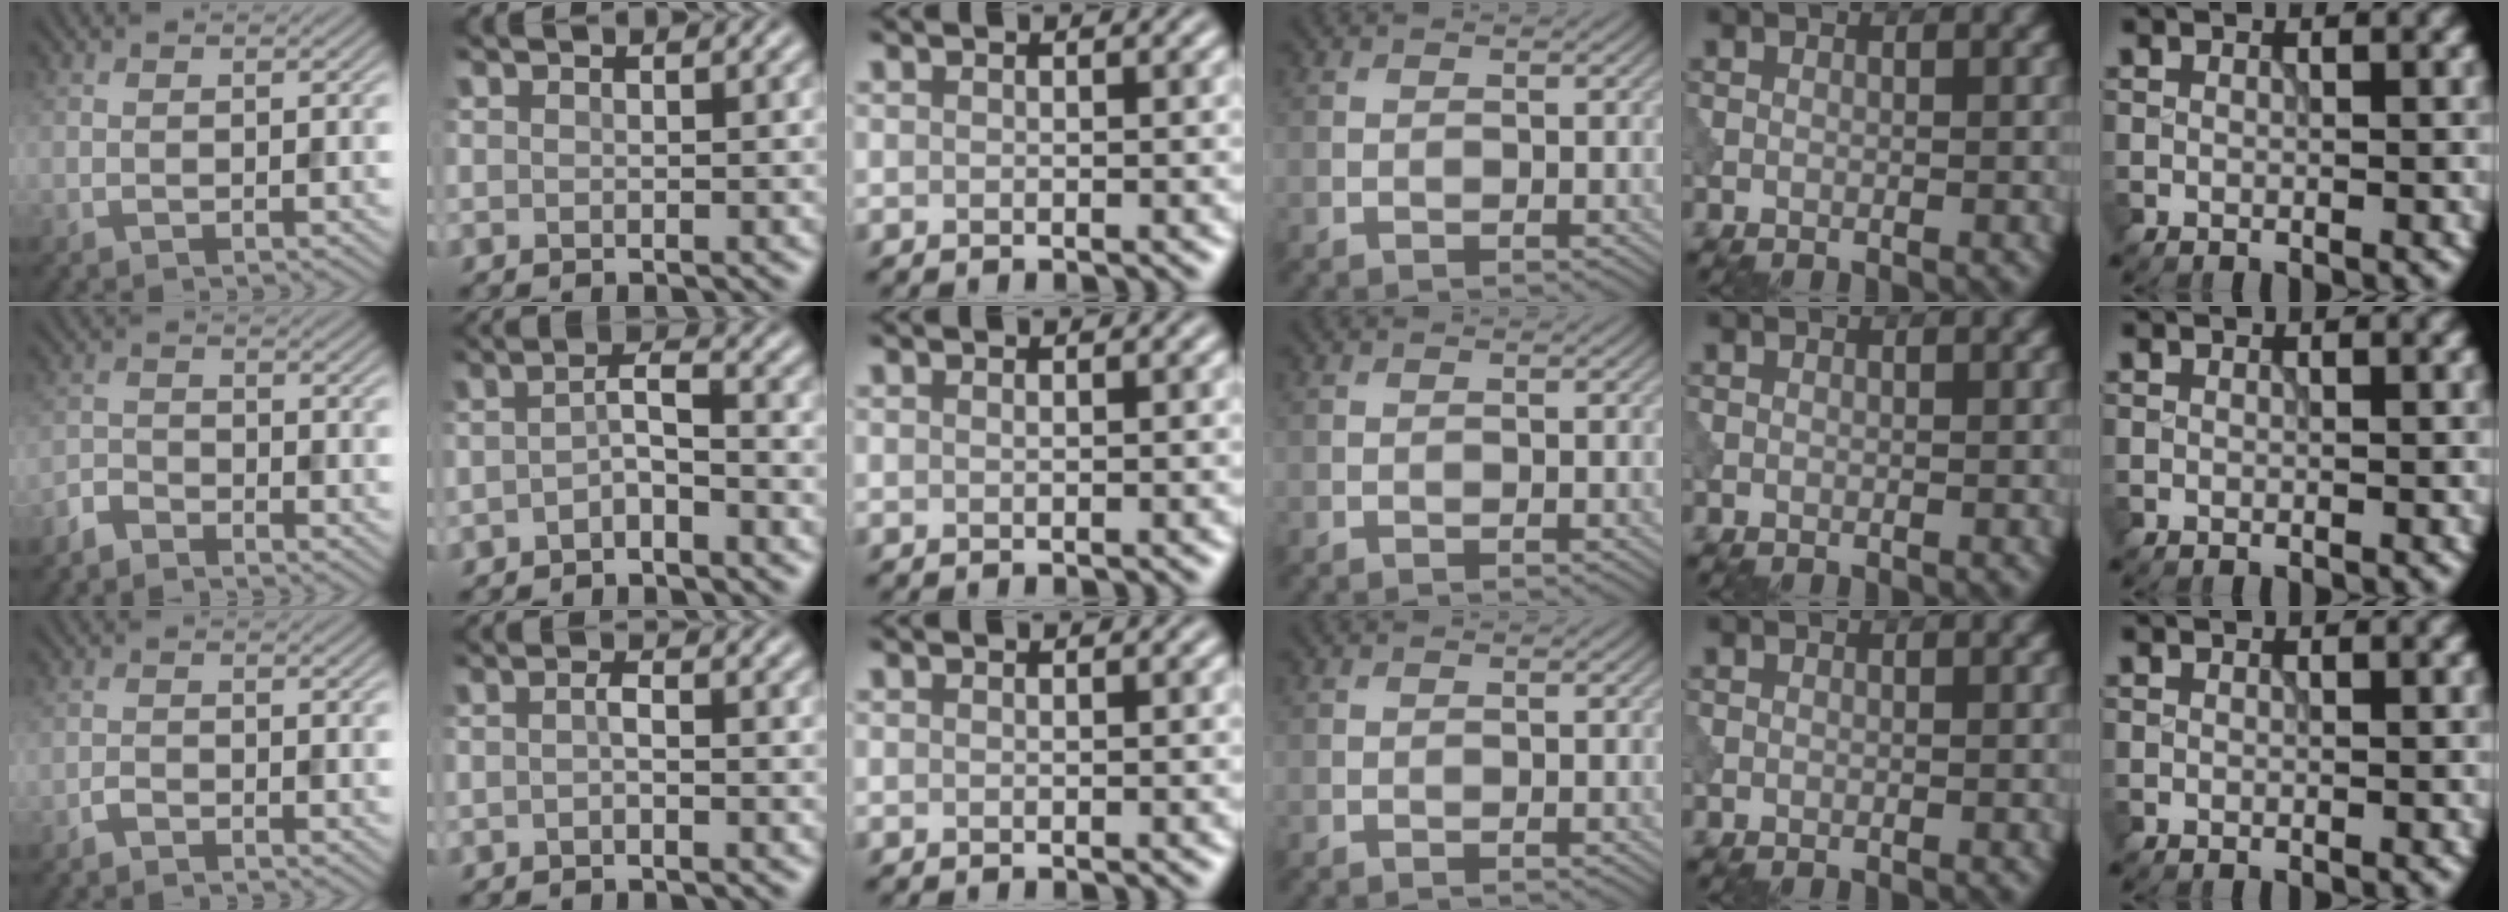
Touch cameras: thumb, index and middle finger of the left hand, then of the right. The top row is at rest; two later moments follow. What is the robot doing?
{"motion": "dispense", "object": "pipette"}